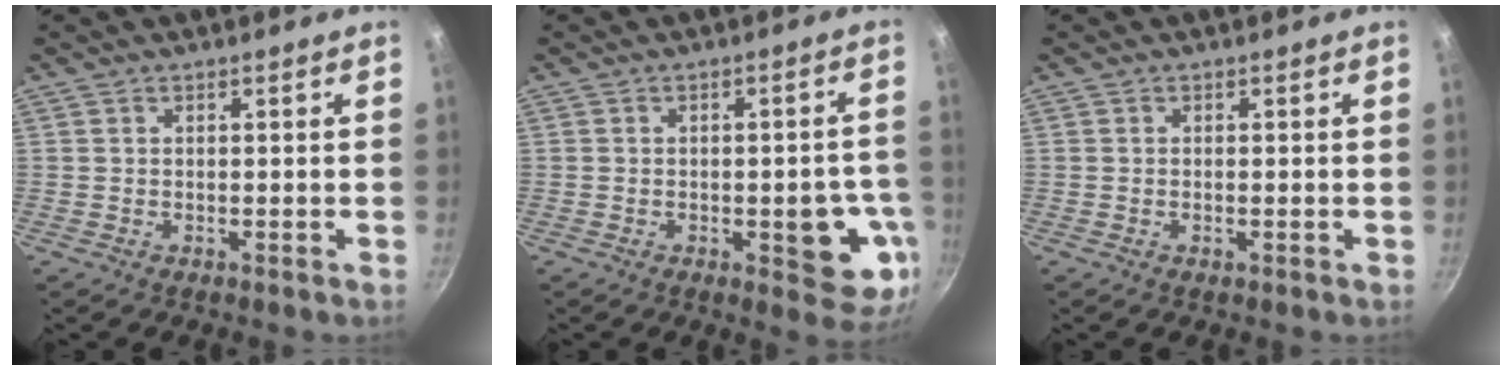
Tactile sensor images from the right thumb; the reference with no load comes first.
{"total": 10.8, "force": [-2.8, 4.4, 9.4], "torque": [-0.072, 0.009, -0.033]}
{"total": 0.5, "force": [-0.1, 0.1, 0.5], "torque": [-0.009, 0.000, -0.003]}